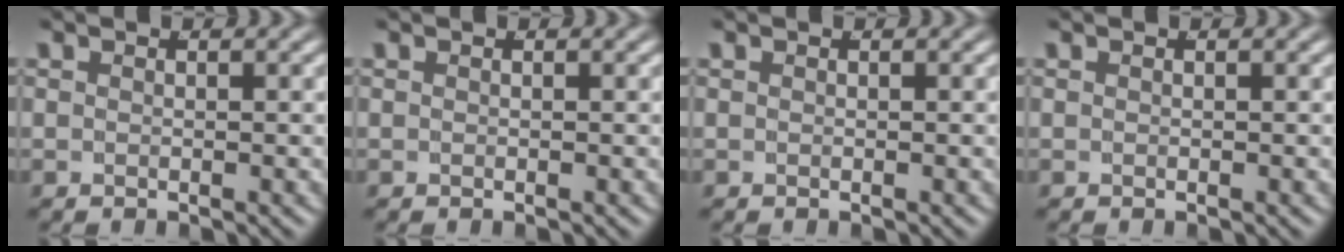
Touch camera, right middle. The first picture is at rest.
{"total": 0.0}
{"total": 0.0}
{"total": 0.0}